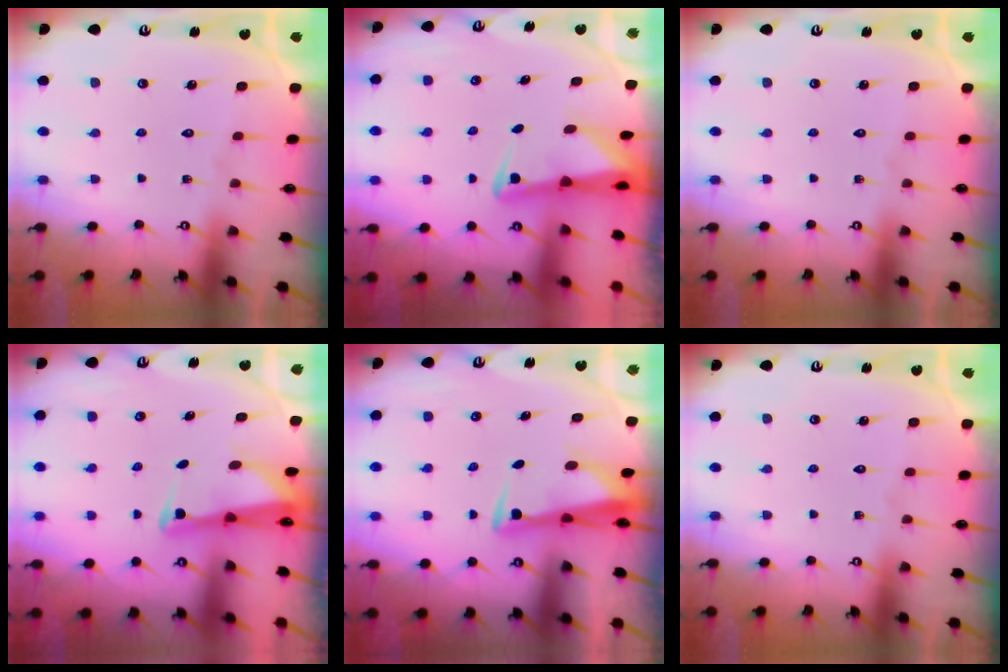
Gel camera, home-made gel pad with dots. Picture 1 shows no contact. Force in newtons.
{"total": 2.5, "press": 2.4, "slide": 0.6}
{"total": 0.0}
{"total": 2.4, "press": 2.3, "slide": 0.5}
{"total": 3.6, "press": 3.5, "slide": 0.9}
{"total": 0.0}